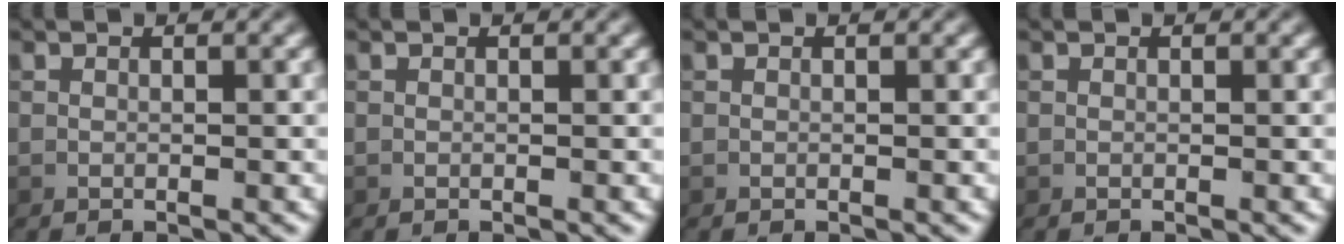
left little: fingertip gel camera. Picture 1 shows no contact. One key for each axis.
{"total": 0.0}
{"total": 0.0}
{"total": 0.0}